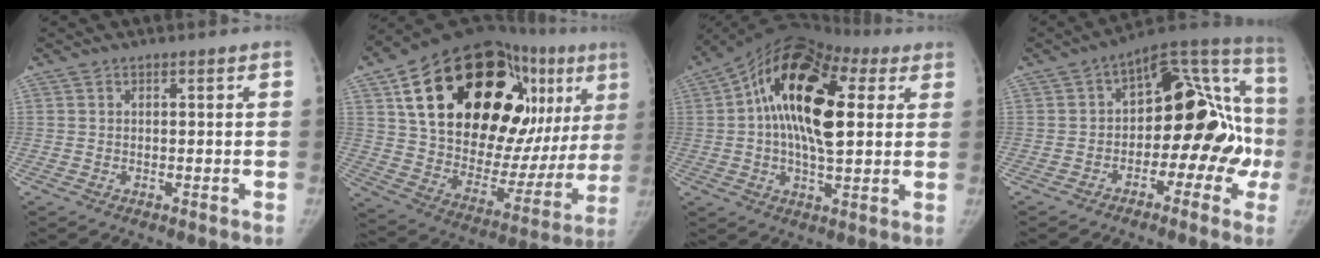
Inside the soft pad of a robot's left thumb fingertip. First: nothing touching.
{"total": 39.4, "force": [14.7, 19.0, 31.2], "torque": [-0.440, 0.012, 0.243]}
{"total": 21.4, "force": [4.6, 10.8, 17.9], "torque": [-0.293, 0.018, 0.056]}
{"total": 21.8, "force": [-2.7, 12.3, 17.8], "torque": [-0.197, 0.063, -0.043]}